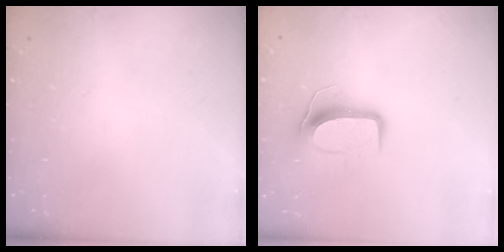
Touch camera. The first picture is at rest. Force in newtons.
{"total": 8.8, "press": 8.8, "slide": 0.2}